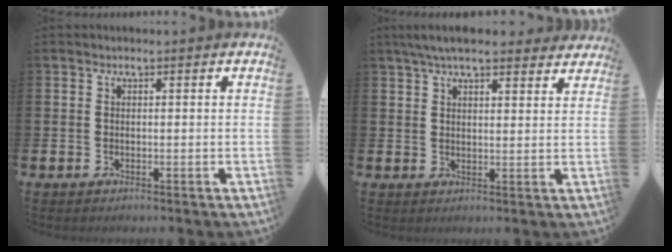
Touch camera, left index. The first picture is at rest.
{"total": 5.7, "force": [5.0, 1.2, 2.4], "torque": [-0.054, -0.010, 0.092]}